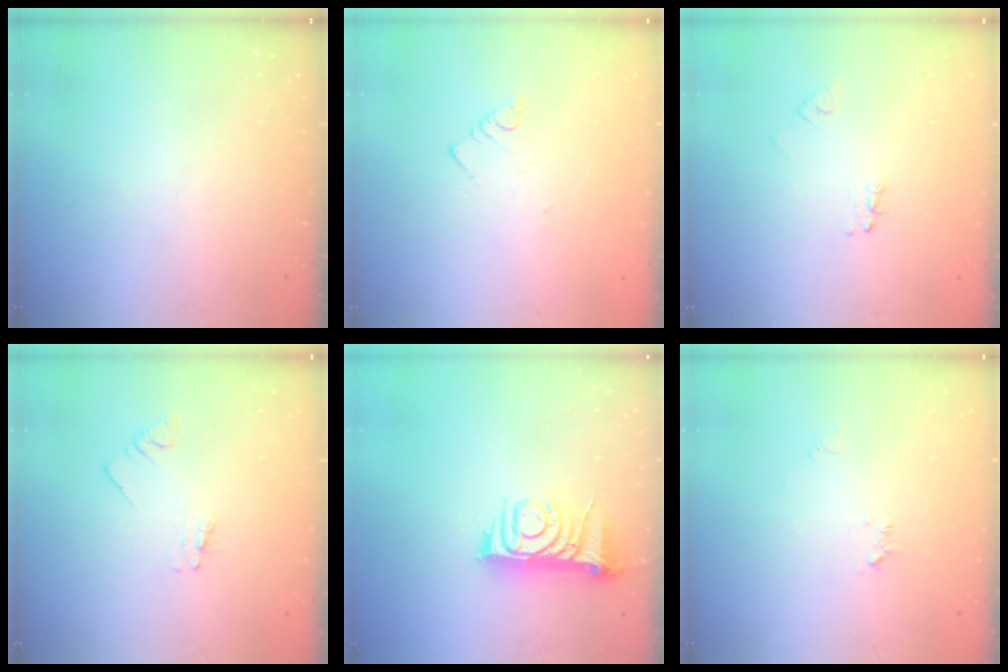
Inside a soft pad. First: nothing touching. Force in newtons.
{"total": 2.7, "press": 2.7, "slide": 0.4}
{"total": 3.5, "press": 3.5, "slide": 0.4}
{"total": 1.1, "press": 1.0, "slide": 0.1}
{"total": 8.1, "press": 8.0, "slide": 1.0}
{"total": 5.3, "press": 5.3, "slide": 0.6}